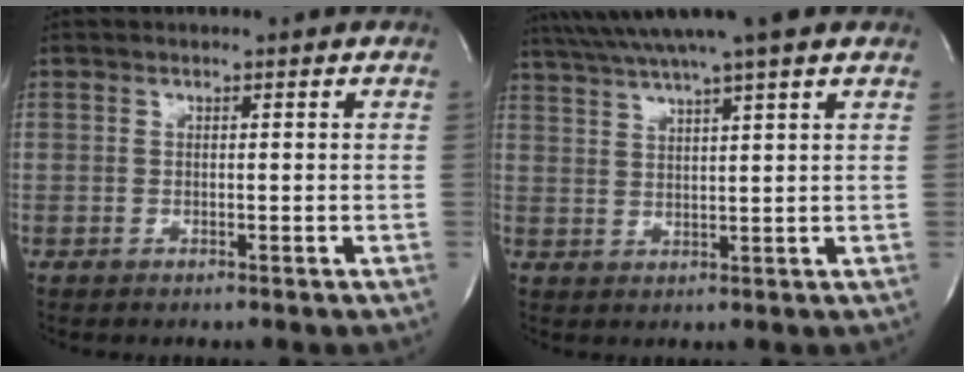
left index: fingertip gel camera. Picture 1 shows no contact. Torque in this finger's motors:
{"motor_torque": [0.51, -0.59, 0.99, 0.21]}